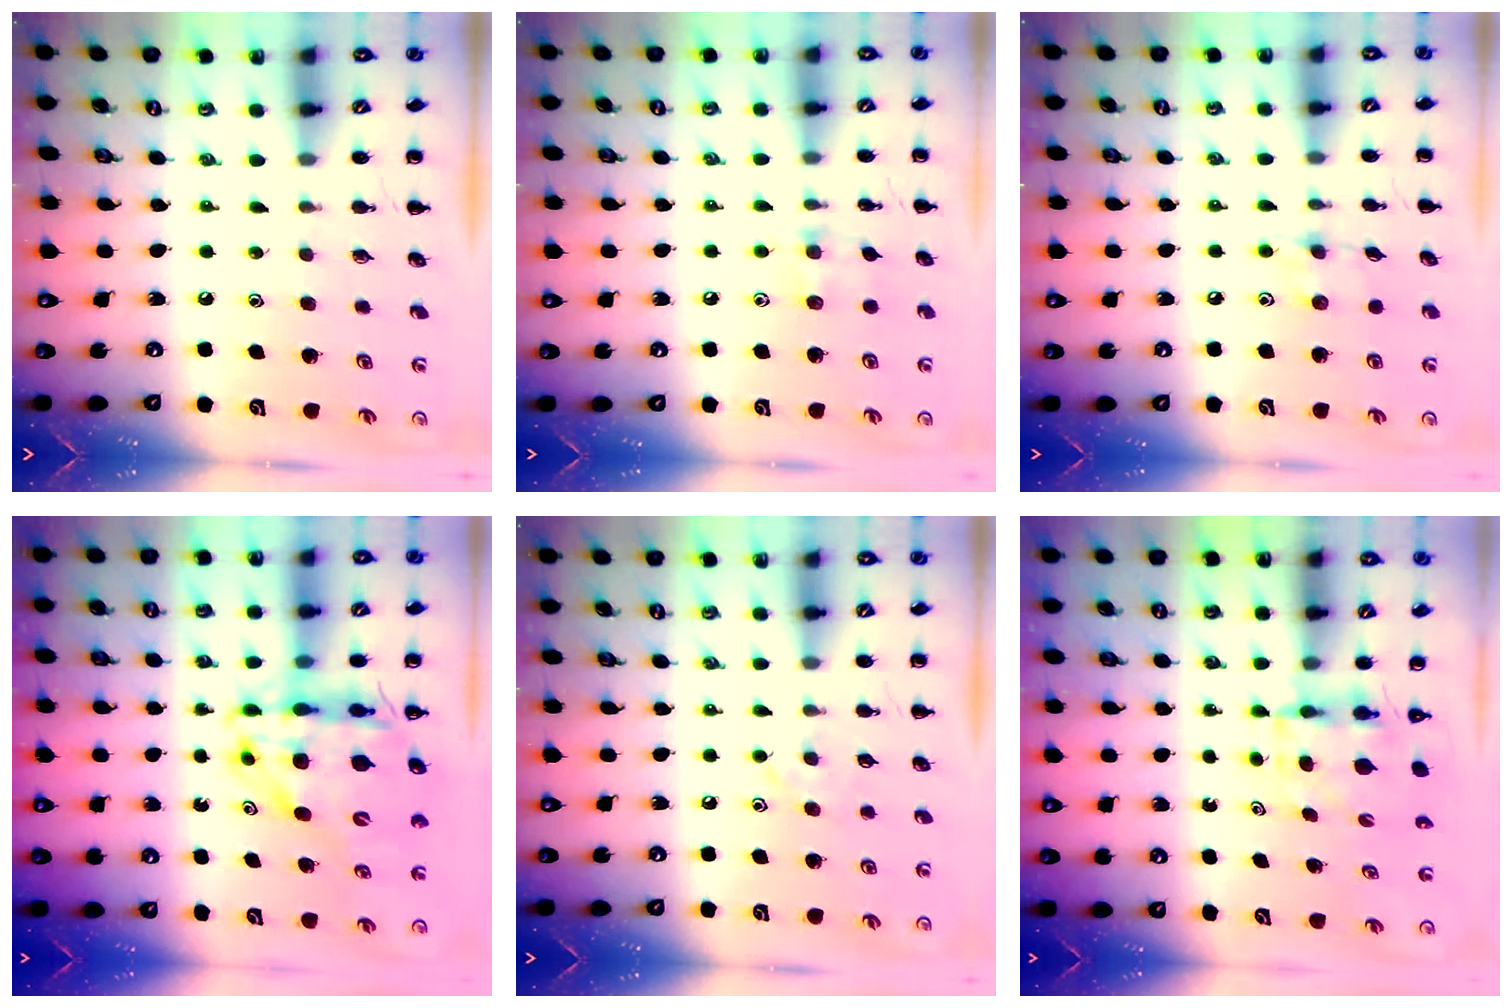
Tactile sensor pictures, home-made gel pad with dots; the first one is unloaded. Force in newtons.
{"total": 6.8, "press": 6.8, "slide": 0.8}
{"total": 6.1, "press": 6.0, "slide": 0.8}
{"total": 16.2, "press": 15.6, "slide": 4.3}
{"total": 5.6, "press": 5.3, "slide": 1.8}
{"total": 3.9, "press": 3.9, "slide": 0.3}